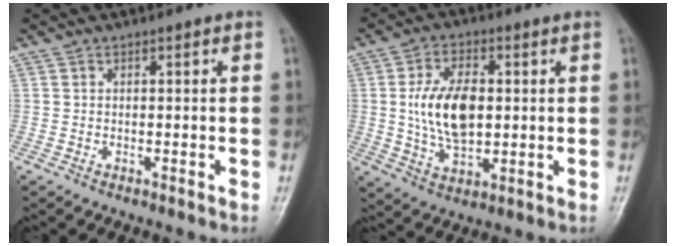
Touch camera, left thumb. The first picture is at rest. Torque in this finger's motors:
{"motor_torque": [-0.23, 0.59, 0.06, -0.03, 0.14]}